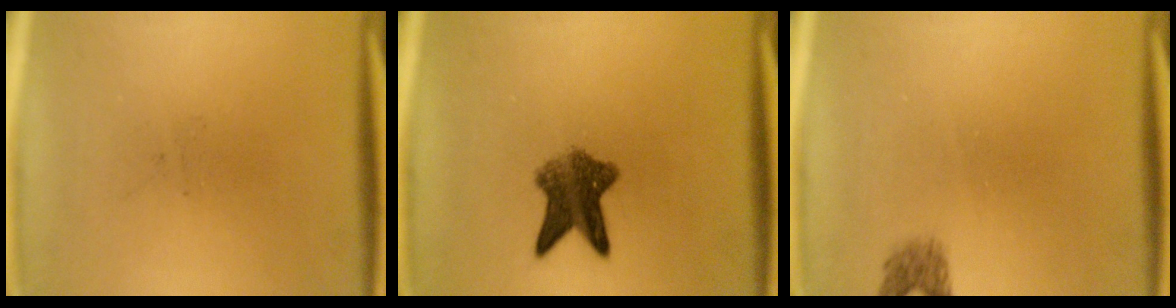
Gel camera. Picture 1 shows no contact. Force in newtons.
{"total": 6.8}
{"total": 1.6}